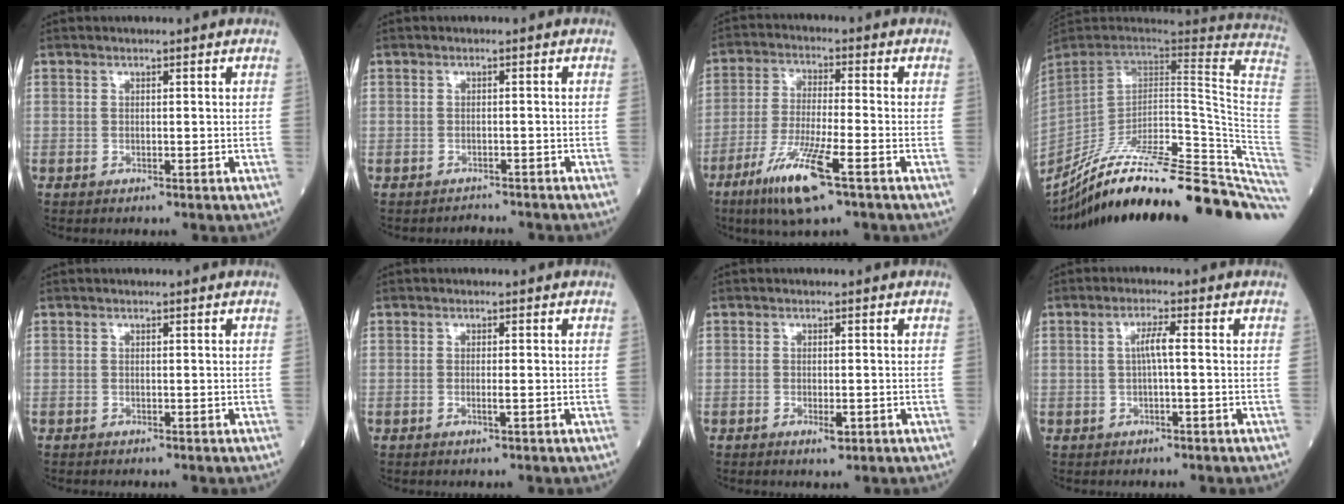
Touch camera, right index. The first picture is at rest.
{"total": 1.7, "force": [-1.7, 0.3, -0.3], "torque": [0.006, -0.004, -0.024]}
{"total": 9.5, "force": [-5.3, 0.5, 7.8], "torque": [-0.155, -0.023, -0.099]}
{"total": 39.4, "force": [-32.6, 2.6, 22.0], "torque": [-0.213, -0.054, -0.453]}
{"total": 0.0}
{"total": 1.1, "force": [-0.4, -0.1, 1.0], "torque": [-0.017, -0.002, -0.007]}
{"total": 1.7, "force": [-0.8, 0.5, 1.5], "torque": [-0.020, -0.002, -0.011]}
{"total": 2.6, "force": [0.0, 0.1, 2.6], "torque": [-0.047, 0.004, 0.000]}